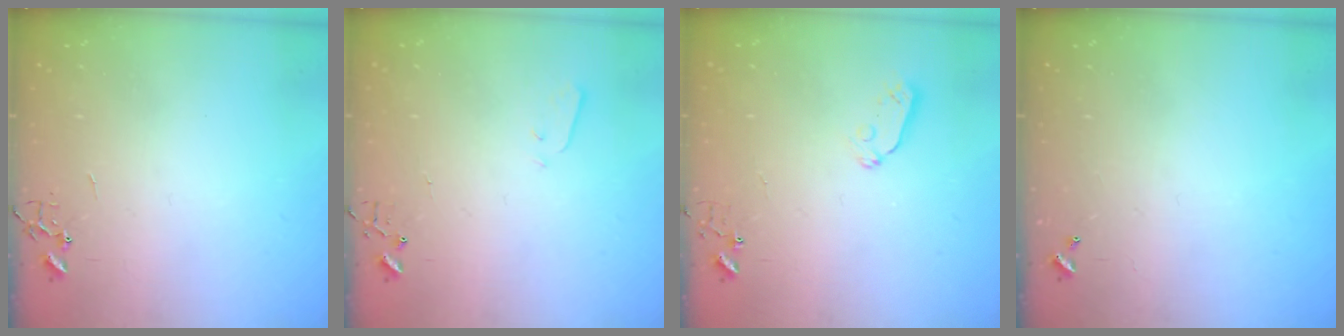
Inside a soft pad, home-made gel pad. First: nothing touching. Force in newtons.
{"total": 1.9, "press": 1.9, "slide": 0.4}
{"total": 5.0, "press": 4.9, "slide": 1.1}
{"total": 0.0}